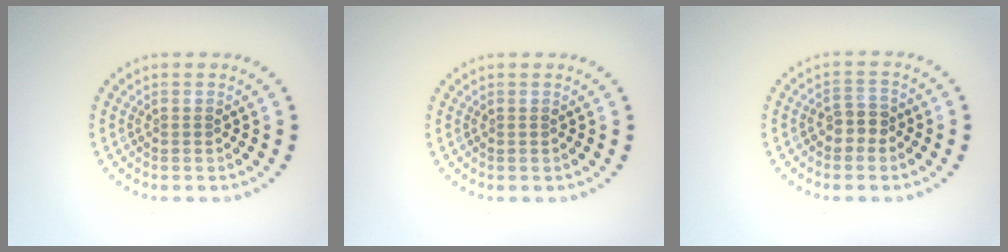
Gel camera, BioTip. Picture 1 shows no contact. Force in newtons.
{"total": 0.0}
{"total": 1.9, "press": 1.8, "slide": 0.7}